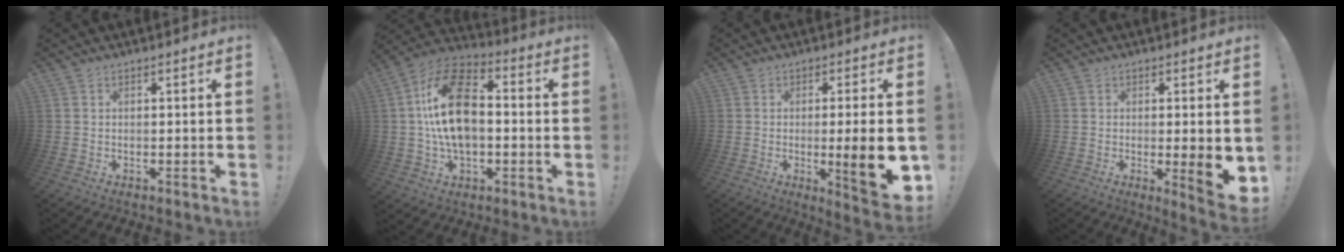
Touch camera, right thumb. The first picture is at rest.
{"total": 20.4, "force": [1.3, 13.9, 14.8], "torque": [-0.253, 0.027, 0.026]}
{"total": 12.2, "force": [-1.9, 1.3, 12.0], "torque": [-0.160, -0.005, -0.025]}
{"total": 7.7, "force": [-0.5, 0.7, 7.6], "torque": [-0.098, -0.011, -0.005]}